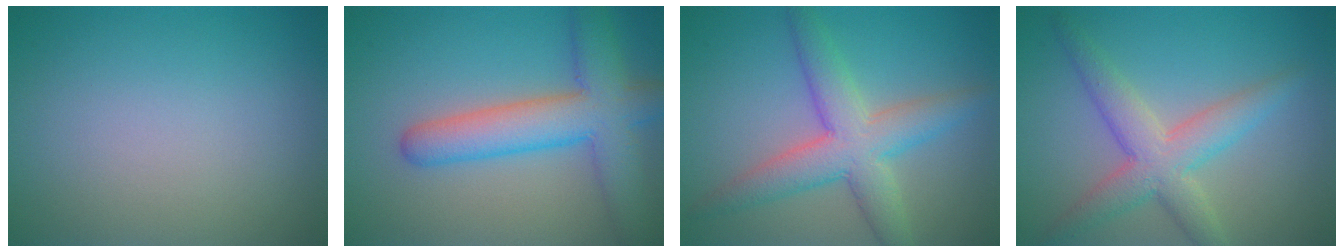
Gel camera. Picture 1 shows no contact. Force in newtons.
{"total": 7.1, "press": 7.1, "slide": 0.2}
{"total": 5.8, "press": 5.8, "slide": 0.1}
{"total": 4.9, "press": 4.9, "slide": 0.1}